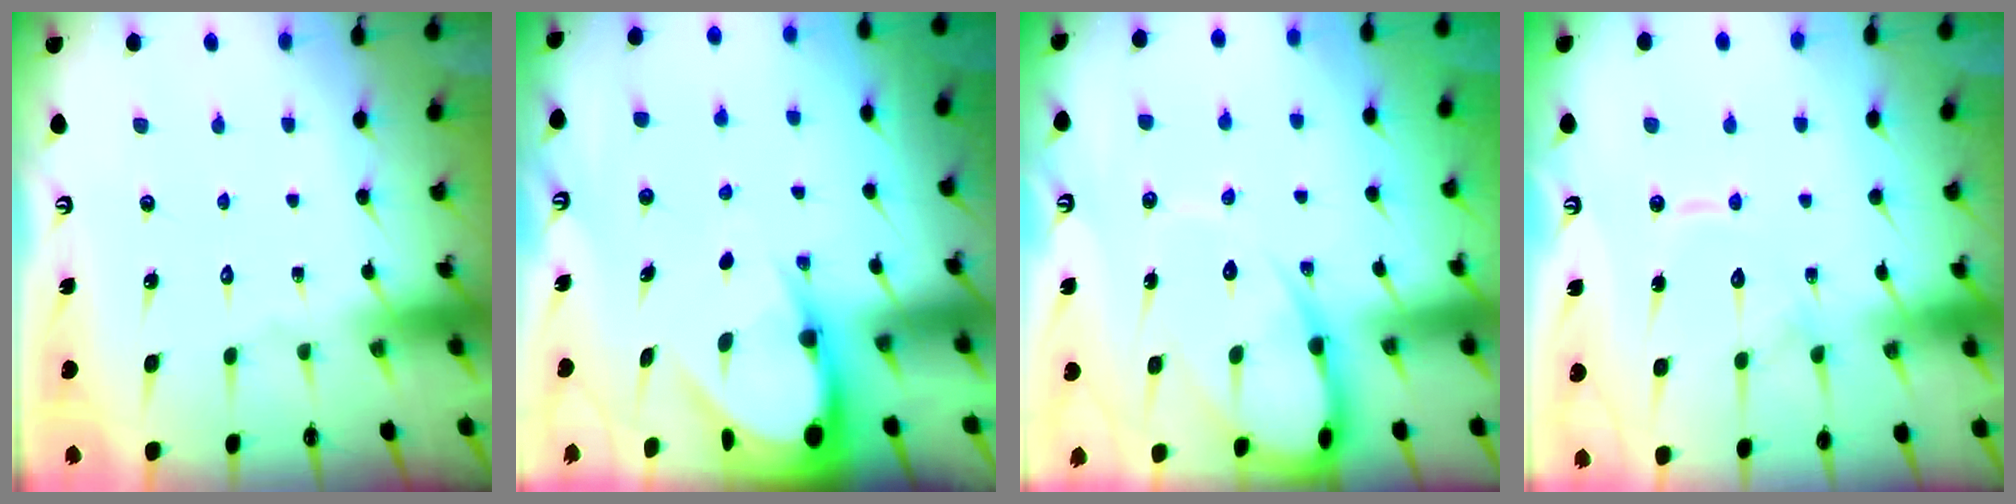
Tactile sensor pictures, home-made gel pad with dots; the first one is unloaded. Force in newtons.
{"total": 6.7, "press": 6.6, "slide": 0.8}
{"total": 11.0, "press": 10.9, "slide": 1.2}
{"total": 11.1, "press": 11.0, "slide": 0.9}